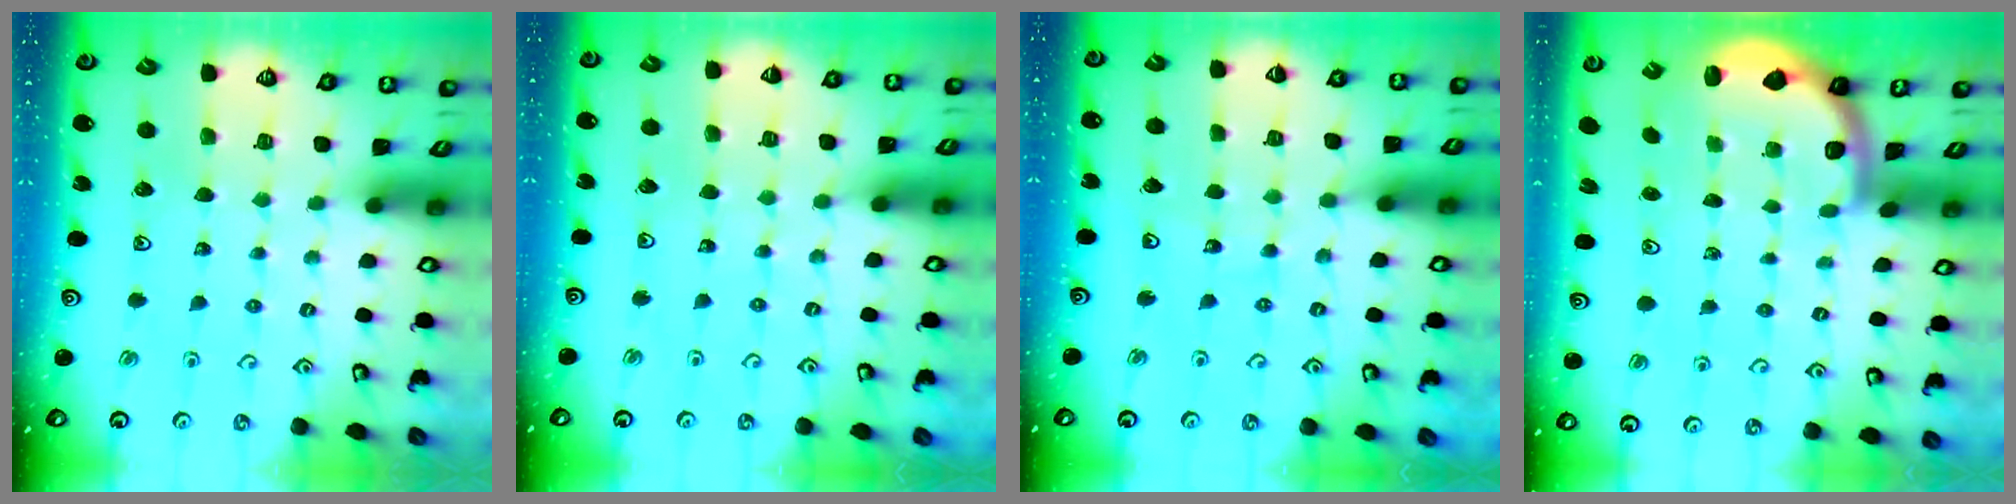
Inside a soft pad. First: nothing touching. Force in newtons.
{"total": 1.7, "press": 1.7, "slide": 0.1}
{"total": 6.0, "press": 5.9, "slide": 0.8}
{"total": 1.9, "press": 1.8, "slide": 0.5}